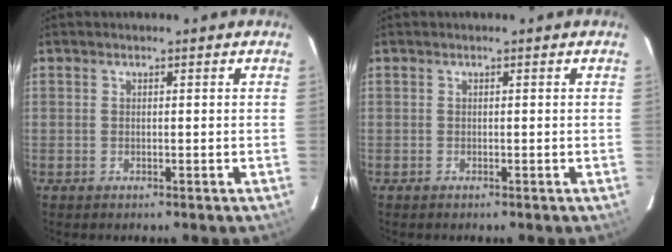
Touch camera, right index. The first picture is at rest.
{"total": 0.0}